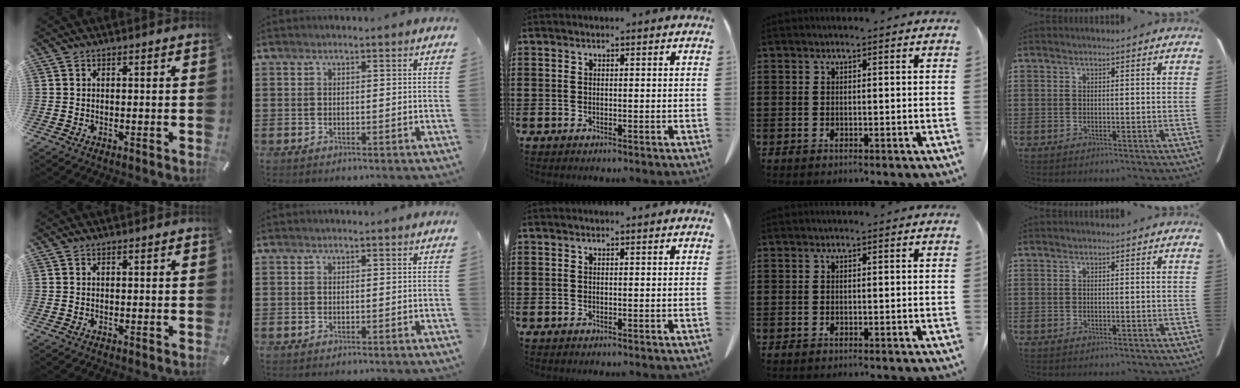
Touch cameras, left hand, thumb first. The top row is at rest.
{}